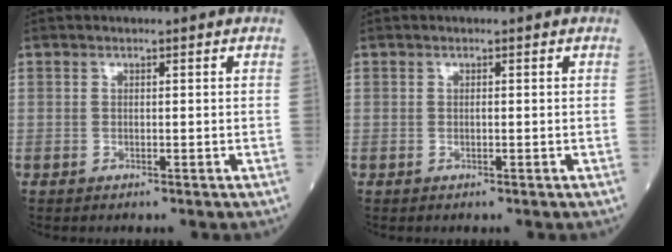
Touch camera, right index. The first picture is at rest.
{"total": 0.6, "force": [-0.1, 0.3, 0.4], "torque": [-0.016, 0.000, -0.001]}